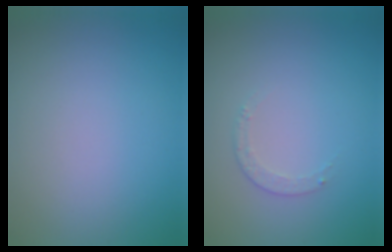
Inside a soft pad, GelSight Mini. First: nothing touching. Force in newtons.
{"total": 0.8, "press": 0.6, "slide": 0.6}